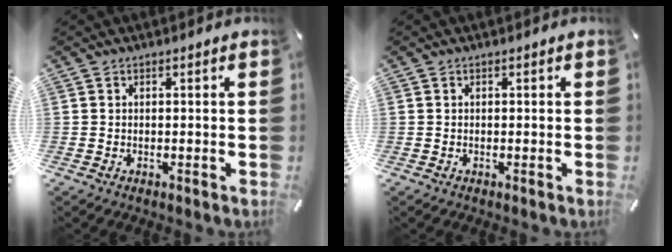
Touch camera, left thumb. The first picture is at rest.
{"total": 0.0}